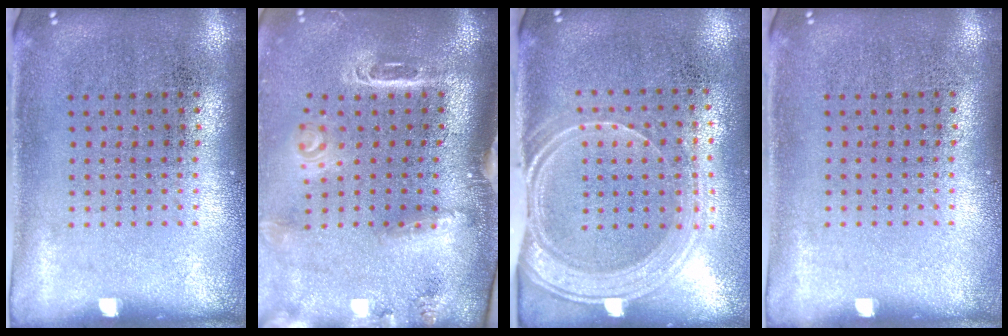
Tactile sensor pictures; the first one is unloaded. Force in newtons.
{"total": 3.1, "press": 2.1, "slide": 2.3}
{"total": 1.8, "press": 1.5, "slide": 0.9}
{"total": 0.0}